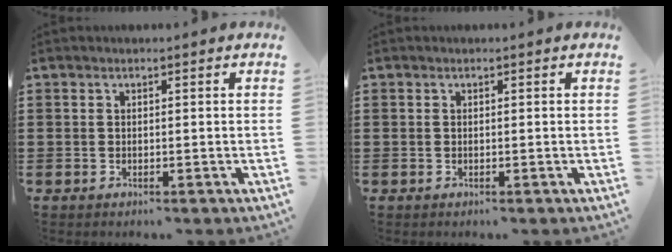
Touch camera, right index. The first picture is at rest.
{"total": 0.0}